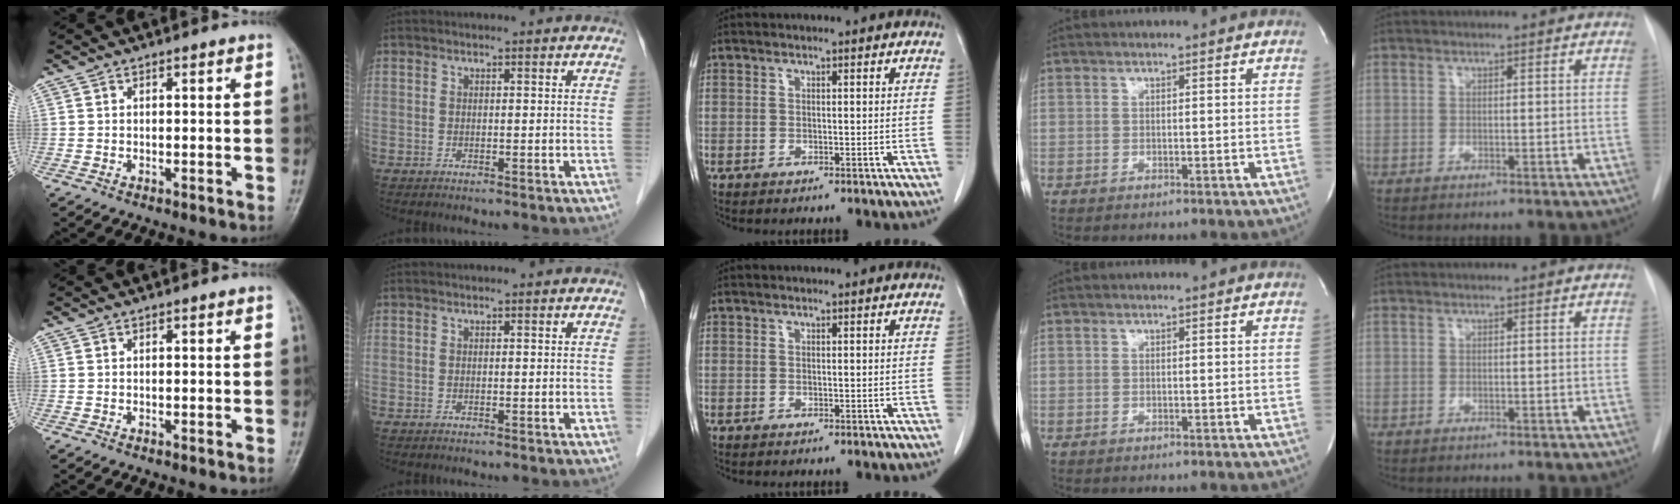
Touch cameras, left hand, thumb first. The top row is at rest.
{}